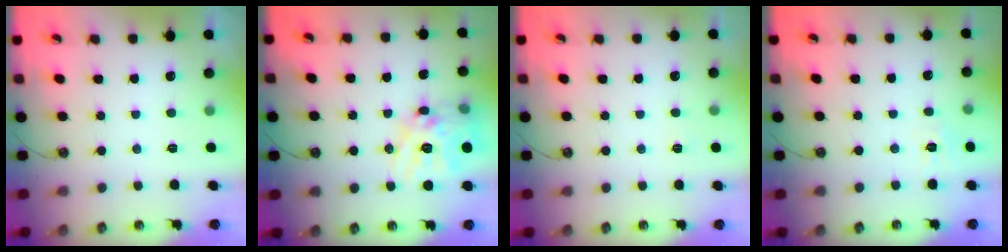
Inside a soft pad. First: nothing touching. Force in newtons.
{"total": 17.8, "press": 17.7, "slide": 1.6}
{"total": 2.8, "press": 2.8, "slide": 0.3}
{"total": 2.9, "press": 2.9, "slide": 0.3}